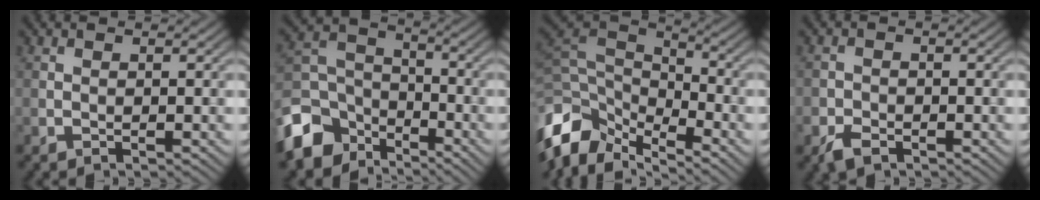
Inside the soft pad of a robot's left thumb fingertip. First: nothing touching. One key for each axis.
{"total": 10.9, "fx": -6.8, "fy": 7.2, "fz": 4.6, "tx": -0.119, "ty": -0.013, "tz": -0.151}
{"total": 10.4, "fx": -5.2, "fy": 6.0, "fz": 6.7, "tx": -0.165, "ty": -0.005, "tz": -0.106}
{"total": 2.7, "fx": -1.7, "fy": 1.7, "fz": 1.2, "tx": -0.027, "ty": -0.006, "tz": -0.040}